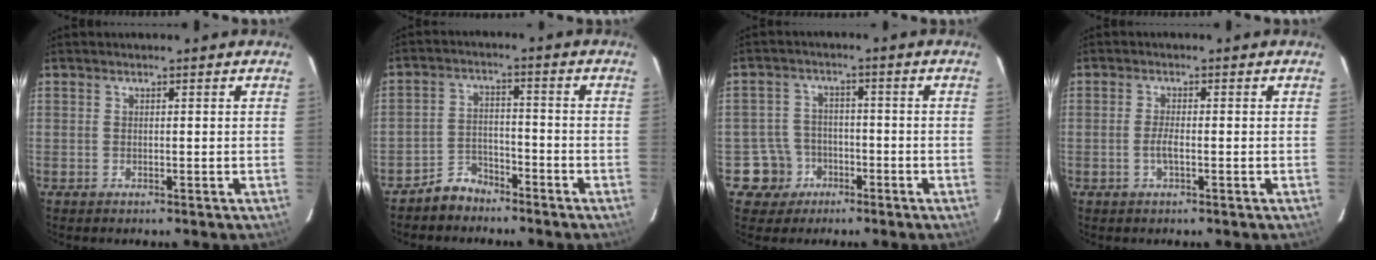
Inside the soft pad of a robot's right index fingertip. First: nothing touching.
{"total": 5.4, "force": [-4.5, 3.0, 0.6], "torque": [-0.023, 0.020, -0.078]}
{"total": 6.1, "force": [-3.0, 5.4, 0.1], "torque": [-0.020, 0.023, -0.049]}
{"total": 2.3, "force": [-0.8, 0.5, 2.1], "torque": [-0.043, -0.001, -0.015]}